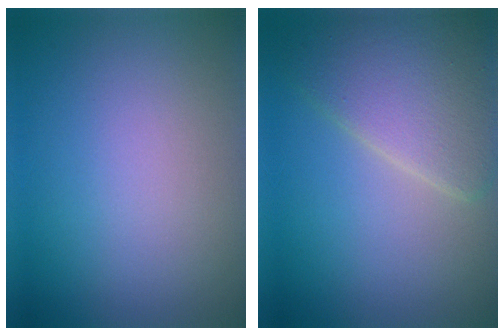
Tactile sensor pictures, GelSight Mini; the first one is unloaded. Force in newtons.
{"total": 6.0, "press": 6.0, "slide": 0.2}